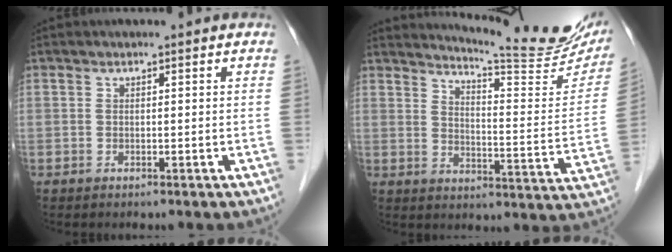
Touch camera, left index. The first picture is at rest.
{"total": 18.8, "force": [17.2, 1.3, 7.6], "torque": [-0.104, -0.078, 0.210]}